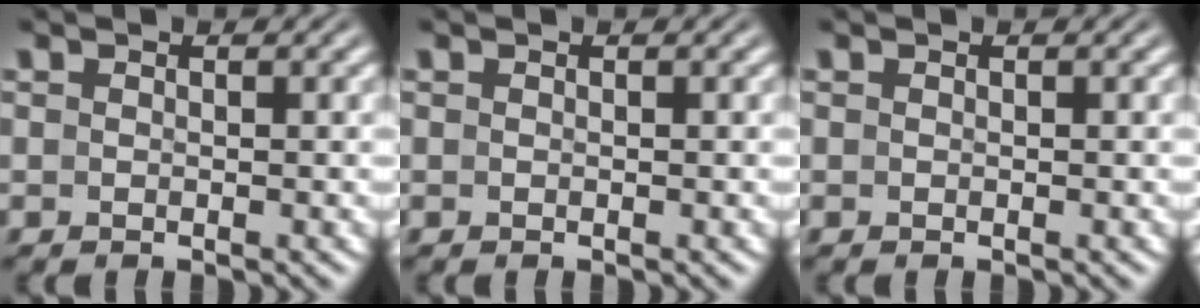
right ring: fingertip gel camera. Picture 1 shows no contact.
{"total": 0.0}
{"total": 0.0}